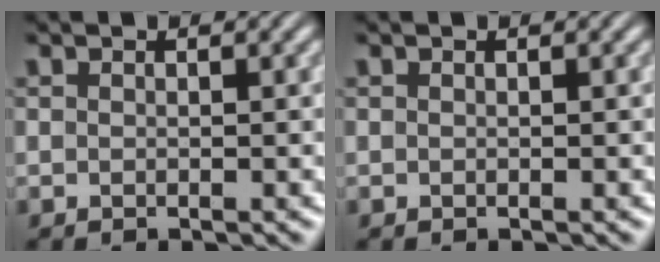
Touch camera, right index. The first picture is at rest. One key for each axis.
{"total": 0.0}